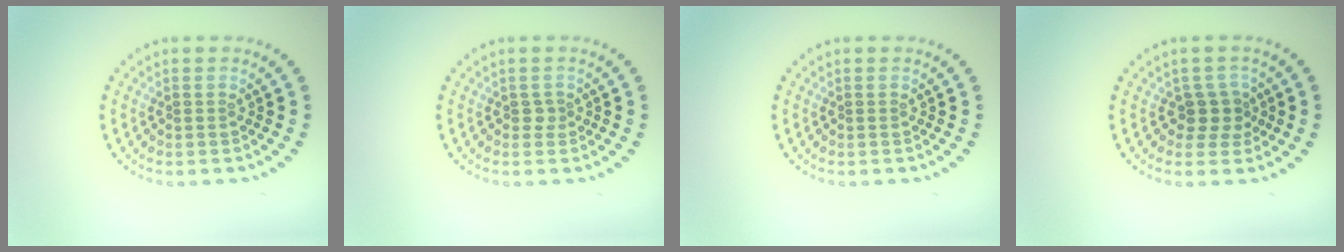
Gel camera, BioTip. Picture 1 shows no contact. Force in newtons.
{"total": 0.9, "press": 0.6, "slide": 0.6}
{"total": 0.0}
{"total": 2.3, "press": 1.8, "slide": 1.3}